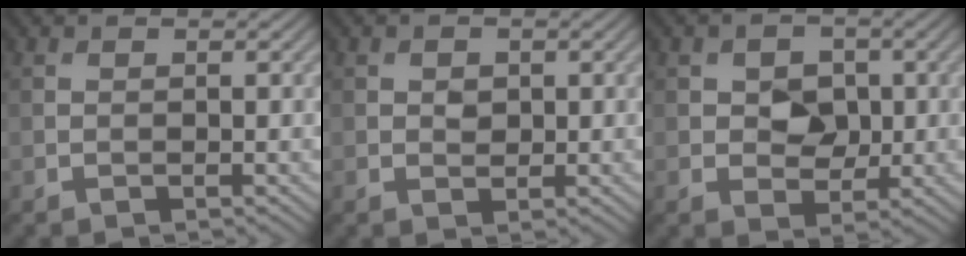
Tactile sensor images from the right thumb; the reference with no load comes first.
{"total": 1.4, "force": [0.3, 1.1, 0.8], "torque": [-0.014, -0.004, 0.005]}
{"total": 4.2, "force": [0.2, 3.3, 2.6], "torque": [-0.042, -0.002, -0.009]}